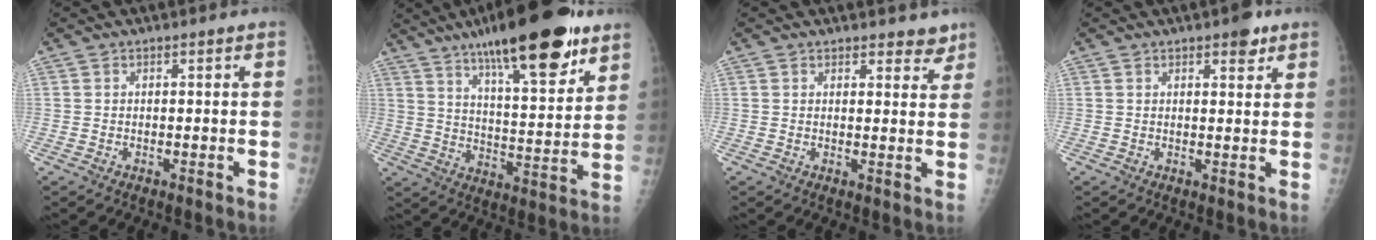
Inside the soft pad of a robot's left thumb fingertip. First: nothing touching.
{"total": 23.1, "force": [14.8, 6.1, 16.6], "torque": [-0.235, -0.058, 0.233]}
{"total": 3.9, "force": [3.3, 1.7, 1.4], "torque": [0.011, -0.019, 0.040]}
{"total": 3.8, "force": [2.4, 1.5, 2.5], "torque": [-0.020, -0.011, 0.030]}